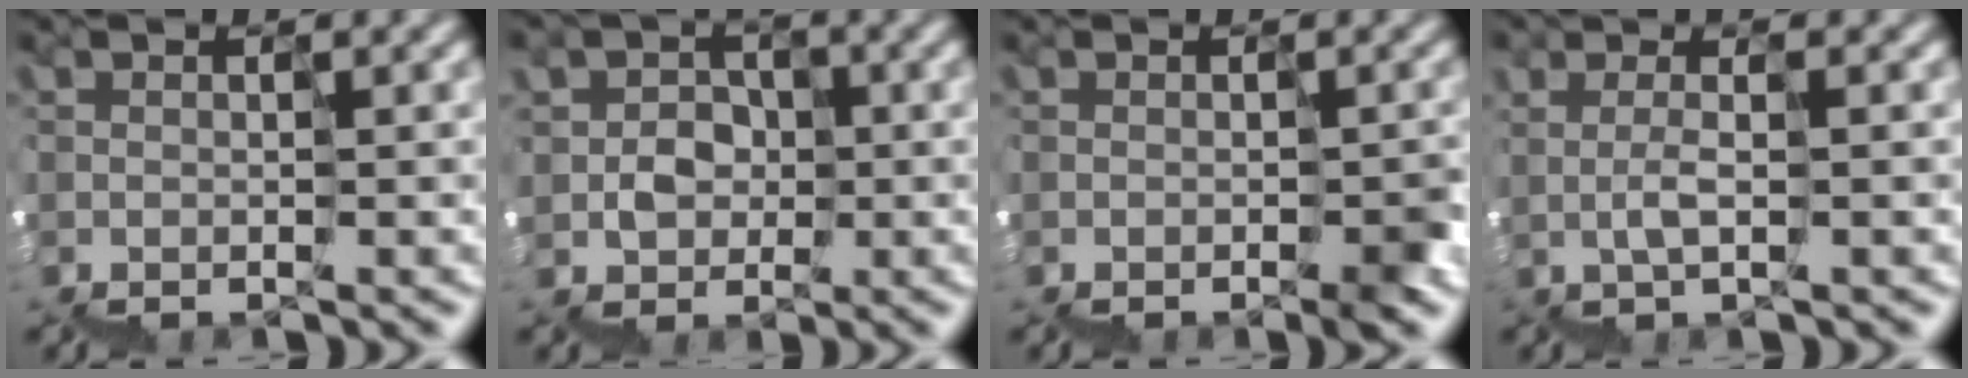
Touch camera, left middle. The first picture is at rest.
{"total": 2.6, "force": [0.4, 2.5, 0.3], "torque": [0.003, 0.011, 0.007]}
{"total": 3.1, "force": [-1.7, 1.2, 2.3], "torque": [-0.028, -0.004, -0.027]}
{"total": 1.1, "force": [1.0, -0.2, 0.2], "torque": [0.000, 0.008, 0.021]}